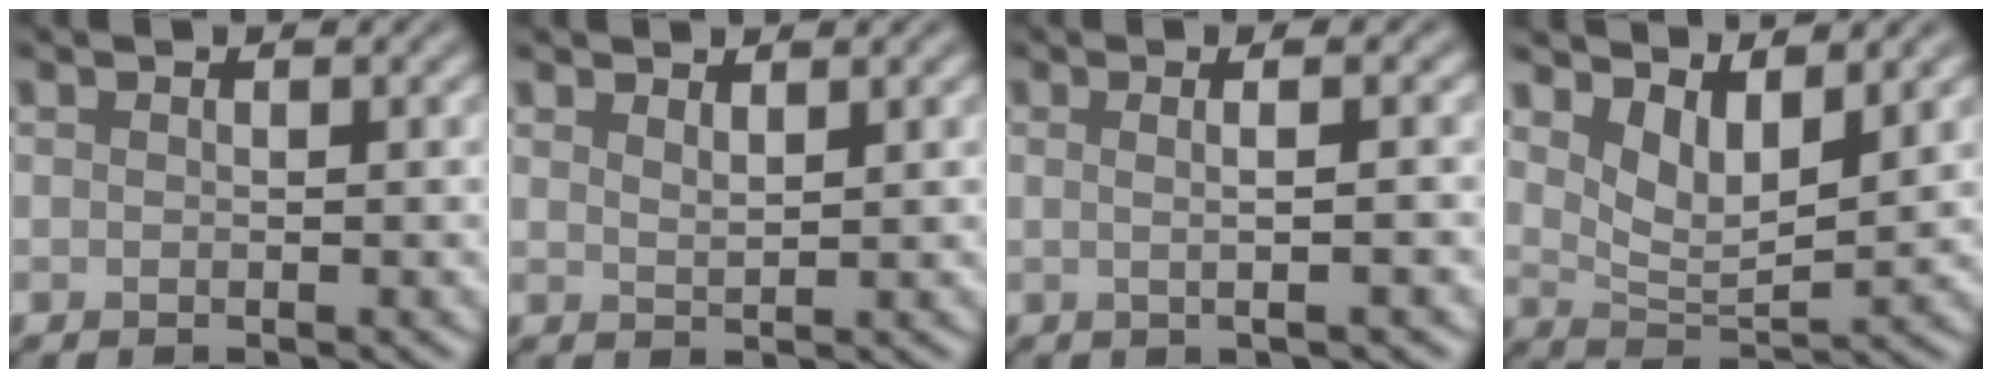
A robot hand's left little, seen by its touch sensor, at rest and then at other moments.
{"total": 1.3, "force": [1.1, 0.3, 0.6], "torque": [-0.010, -0.001, 0.019]}
{"total": 4.8, "force": [1.0, 2.0, 4.2], "torque": [-0.034, 0.017, -0.016]}
{"total": 4.4, "force": [2.4, 1.8, 3.2], "torque": [-0.067, -0.013, 0.046]}